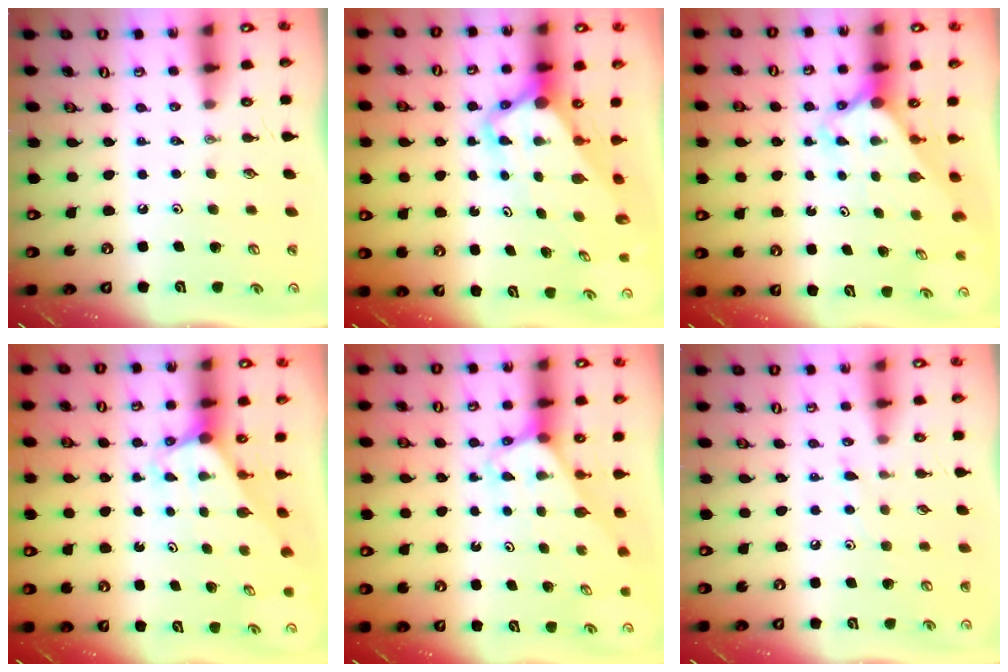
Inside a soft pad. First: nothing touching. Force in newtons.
{"total": 6.3, "press": 6.3, "slide": 0.5}
{"total": 2.6, "press": 2.6, "slide": 0.2}
{"total": 2.9, "press": 2.9, "slide": 0.1}
{"total": 3.1, "press": 3.1, "slide": 0.2}
{"total": 5.7, "press": 5.6, "slide": 0.6}